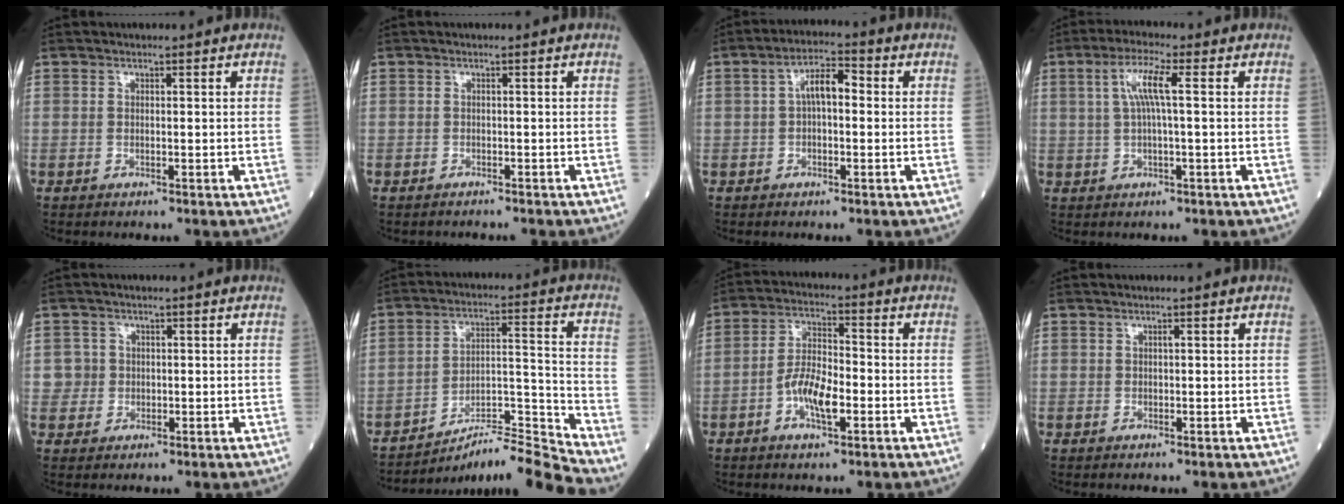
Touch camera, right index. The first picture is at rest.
{"total": 1.1, "force": [-1.0, 0.4, -0.3], "torque": [-0.004, -0.001, -0.019]}
{"total": 4.9, "force": [0.4, 1.8, 4.5], "torque": [-0.081, 0.021, 0.003]}
{"total": 5.3, "force": [1.1, 0.2, 5.2], "torque": [-0.109, 0.012, 0.024]}
{"total": 2.3, "force": [0.0, 2.3, -0.1], "torque": [0.008, 0.006, -0.002]}
{"total": 10.2, "force": [-9.6, -2.4, 2.3], "torque": [-0.034, 0.039, -0.162]}
{"total": 7.2, "force": [-2.6, 2.3, 6.3], "torque": [-0.131, 0.005, -0.050]}
{"total": 0.0}